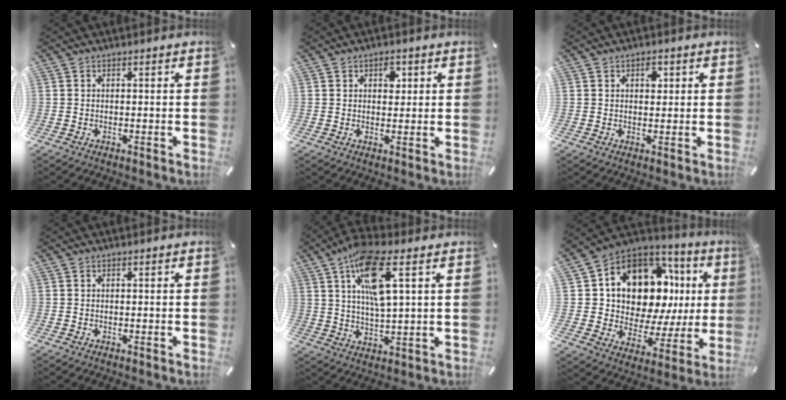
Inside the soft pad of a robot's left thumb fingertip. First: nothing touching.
{"total": 3.0, "force": [1.1, 2.1, 1.8], "torque": [-0.007, -0.006, 0.011]}
{"total": 2.4, "force": [0.9, 1.6, 1.5], "torque": [-0.007, -0.004, 0.011]}
{"total": 0.0}
{"total": 13.1, "force": [5.4, 3.4, 11.4], "torque": [-0.215, -0.005, 0.091]}
{"total": 15.4, "force": [6.4, 10.5, 9.4], "torque": [-0.152, -0.062, 0.110]}